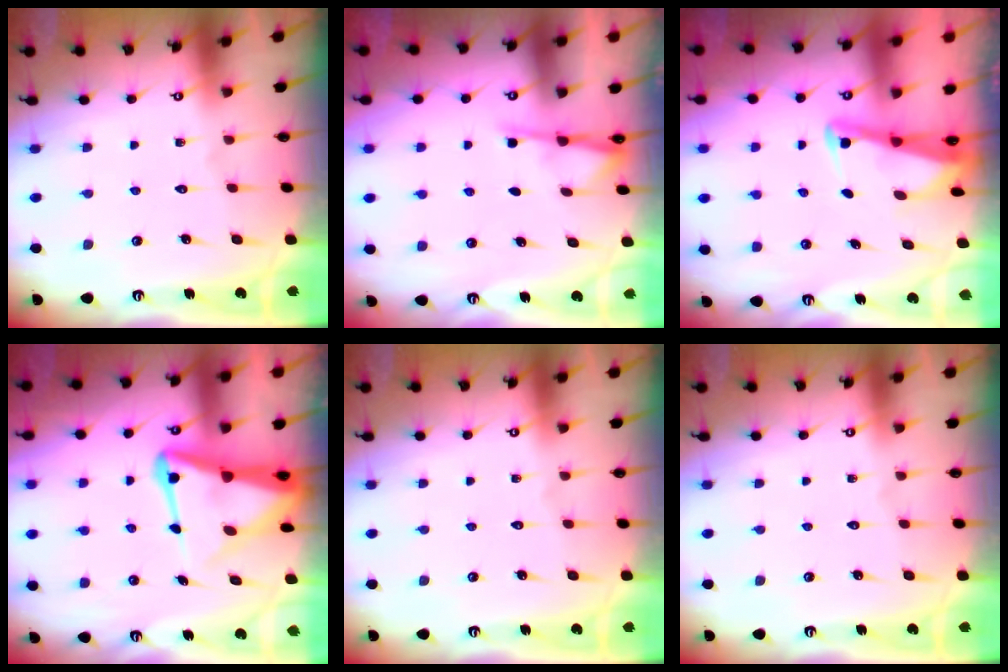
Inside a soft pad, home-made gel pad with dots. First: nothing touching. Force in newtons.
{"total": 2.2, "press": 2.2, "slide": 0.5}
{"total": 2.5, "press": 2.5, "slide": 0.2}
{"total": 10.1, "press": 10.0, "slide": 1.0}
{"total": 0.0}
{"total": 0.0}